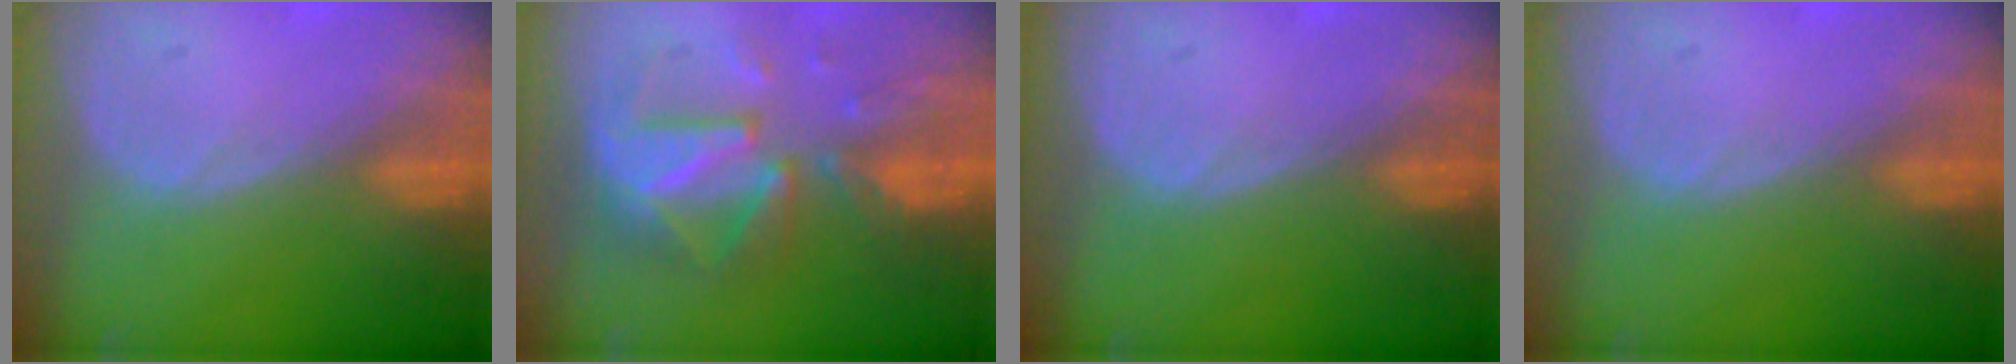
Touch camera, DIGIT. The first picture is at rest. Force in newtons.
{"total": 9.0, "press": 9.0, "slide": 0.4}
{"total": 0.0}
{"total": 0.0}